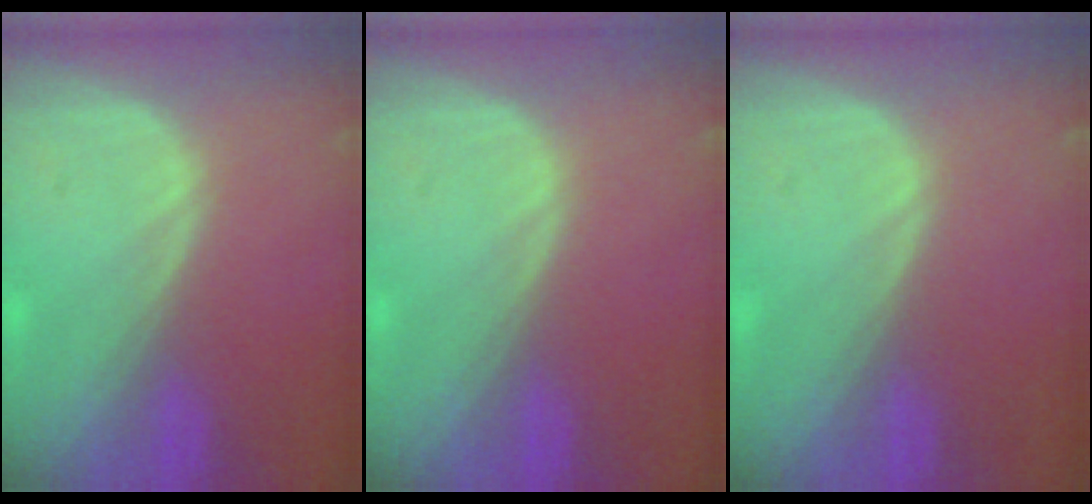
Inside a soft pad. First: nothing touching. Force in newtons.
{"total": 0.0}
{"total": 0.0}